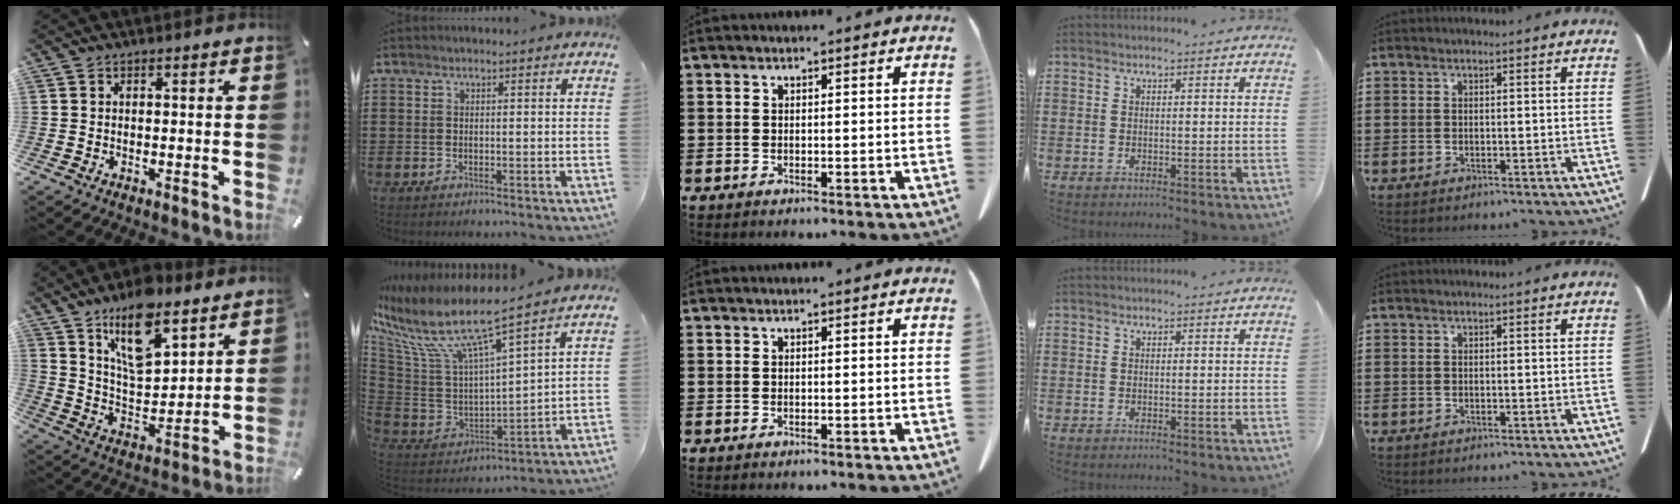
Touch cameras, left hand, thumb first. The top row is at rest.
{"thumb": {"total": 15.6, "force": [10.7, 7.0, 8.9], "torque": [-0.156, -0.052, 0.190]}, "index": {"total": 9.9, "force": [6.7, 1.6, 7.1], "torque": [-0.169, -0.052, 0.106]}}